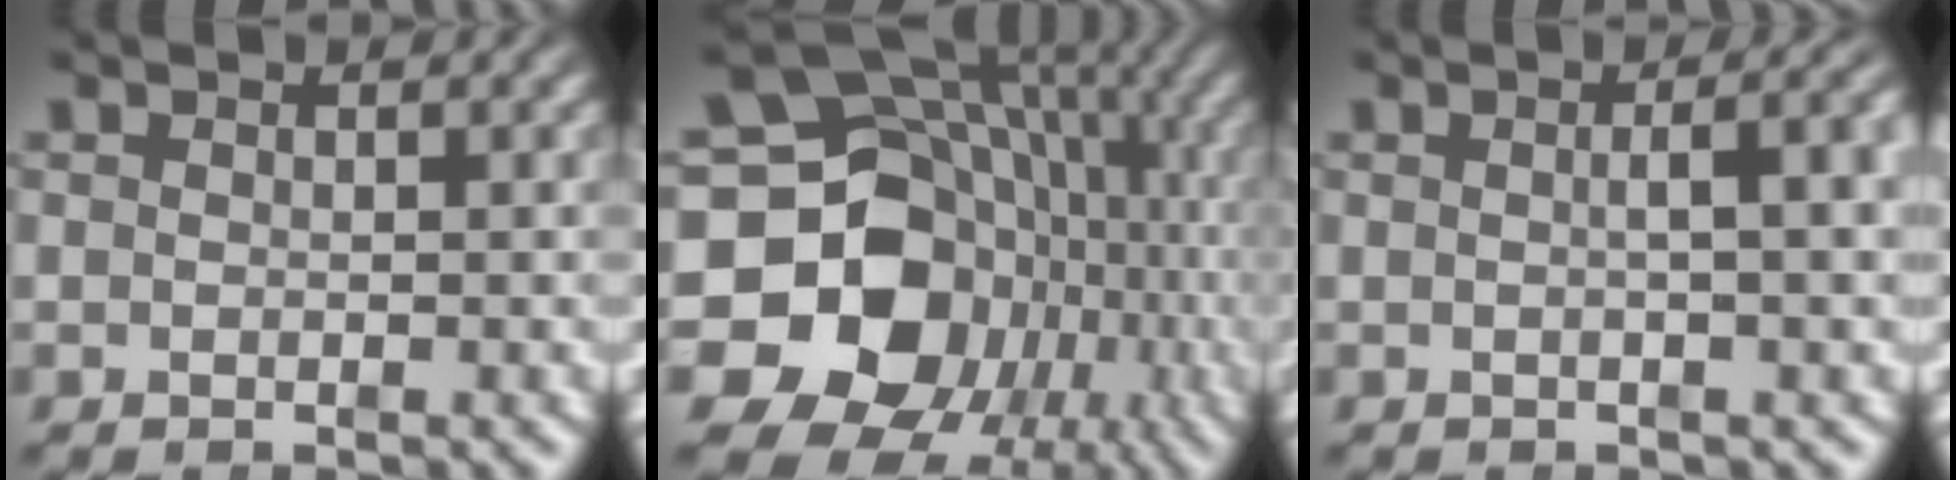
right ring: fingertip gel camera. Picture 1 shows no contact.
{"total": 20.9, "force": [-3.6, 16.7, 12.0], "torque": [-0.228, -0.086, -0.035]}
{"total": 3.3, "force": [0.0, 0.2, 3.3], "torque": [-0.026, 0.016, -0.006]}